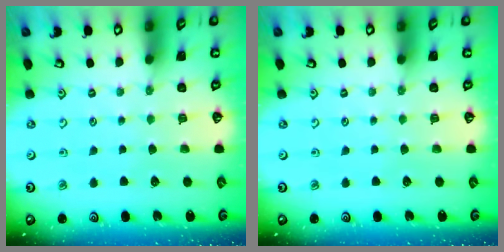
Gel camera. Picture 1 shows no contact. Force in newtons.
{"total": 0.0}